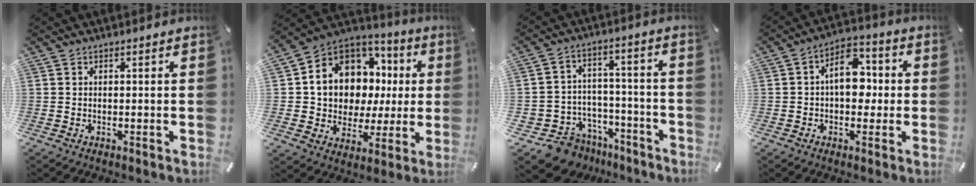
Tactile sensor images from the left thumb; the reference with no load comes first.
{"total": 11.0, "force": [3.6, 9.6, 4.2], "torque": [-0.082, -0.049, 0.074]}
{"total": 9.8, "force": [-6.9, 6.9, 1.3], "torque": [-0.020, 0.038, -0.116]}
{"total": 10.3, "force": [-0.1, 6.6, 7.8], "torque": [-0.108, 0.007, -0.008]}